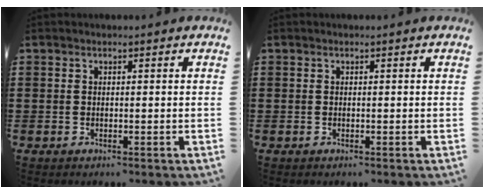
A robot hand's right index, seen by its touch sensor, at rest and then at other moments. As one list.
[{"total": 0.0}]